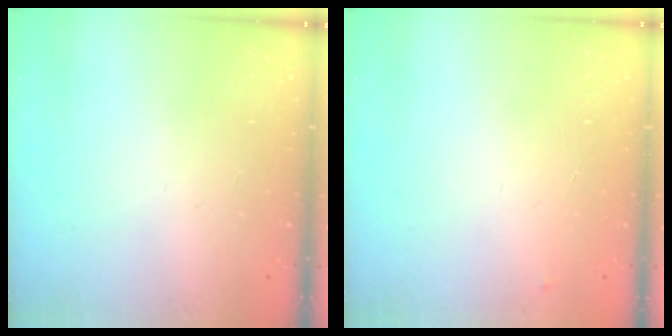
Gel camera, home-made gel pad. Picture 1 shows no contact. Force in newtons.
{"total": 2.5, "press": 2.5, "slide": 0.4}